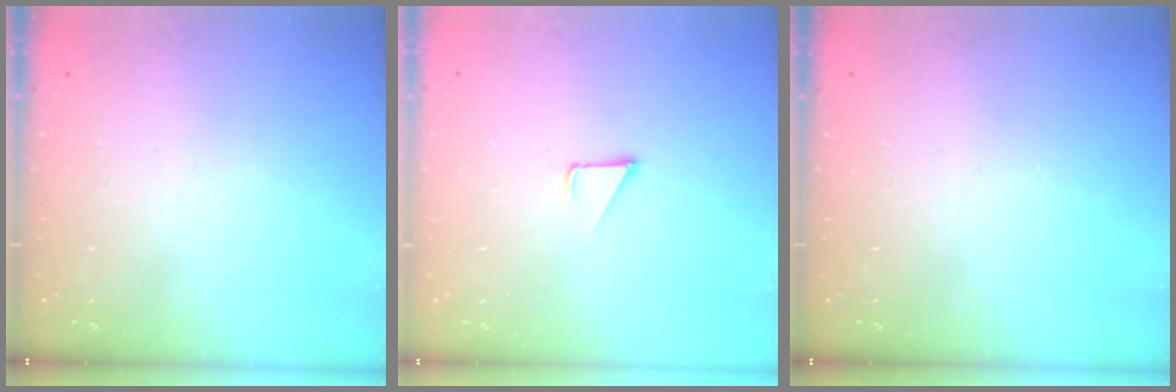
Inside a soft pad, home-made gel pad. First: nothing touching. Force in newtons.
{"total": 2.8, "press": 2.8, "slide": 0.2}
{"total": 0.0}